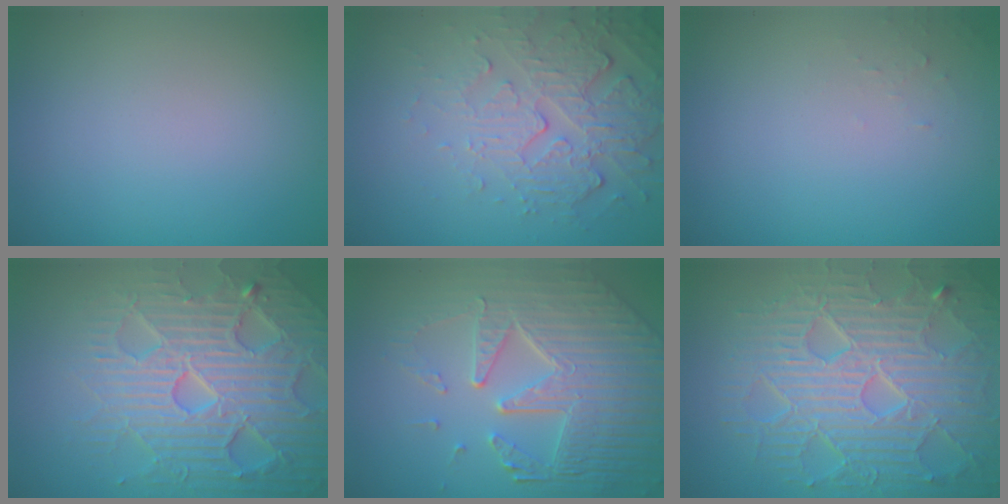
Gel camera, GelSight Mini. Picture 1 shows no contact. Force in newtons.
{"total": 5.5, "press": 3.5, "slide": 4.2}
{"total": 0.6, "press": 0.6, "slide": 0.1}
{"total": 6.8, "press": 6.7, "slide": 1.5}
{"total": 8.4, "press": 5.8, "slide": 6.0}
{"total": 9.1, "press": 6.5, "slide": 6.4}